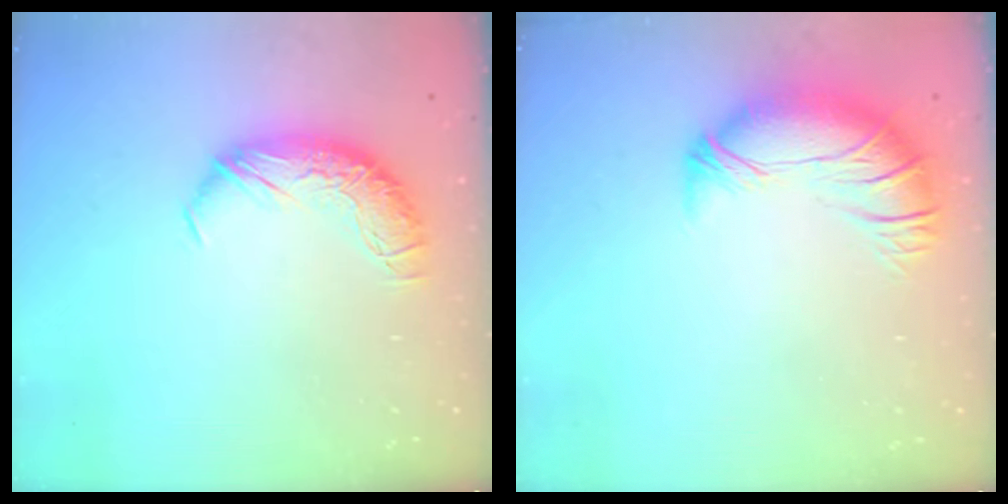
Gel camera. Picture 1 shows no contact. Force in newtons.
{"total": 2.7, "press": 0.9, "slide": 2.6}